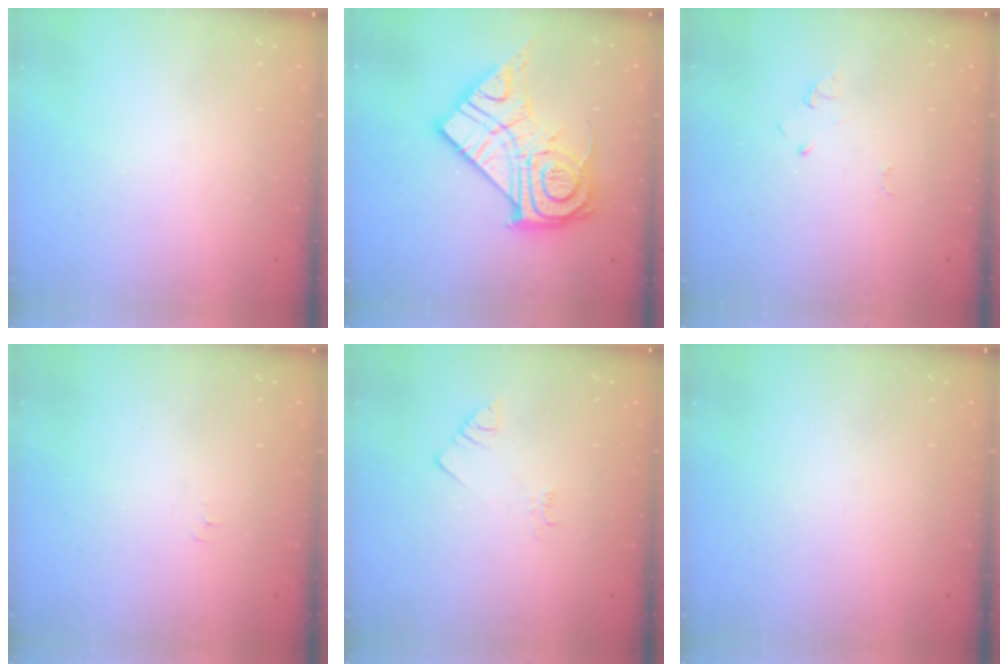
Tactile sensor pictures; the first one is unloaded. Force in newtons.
{"total": 23.3, "press": 23.3, "slide": 1.7}
{"total": 2.6, "press": 2.6, "slide": 0.4}
{"total": 4.3, "press": 4.2, "slide": 0.6}
{"total": 2.5, "press": 2.5, "slide": 0.5}
{"total": 0.0}